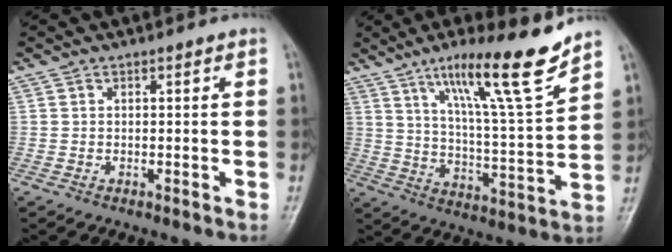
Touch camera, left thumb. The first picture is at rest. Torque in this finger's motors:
{"motor_torque": [0.52, 0.31, 1.44, -1.32, 0.33]}